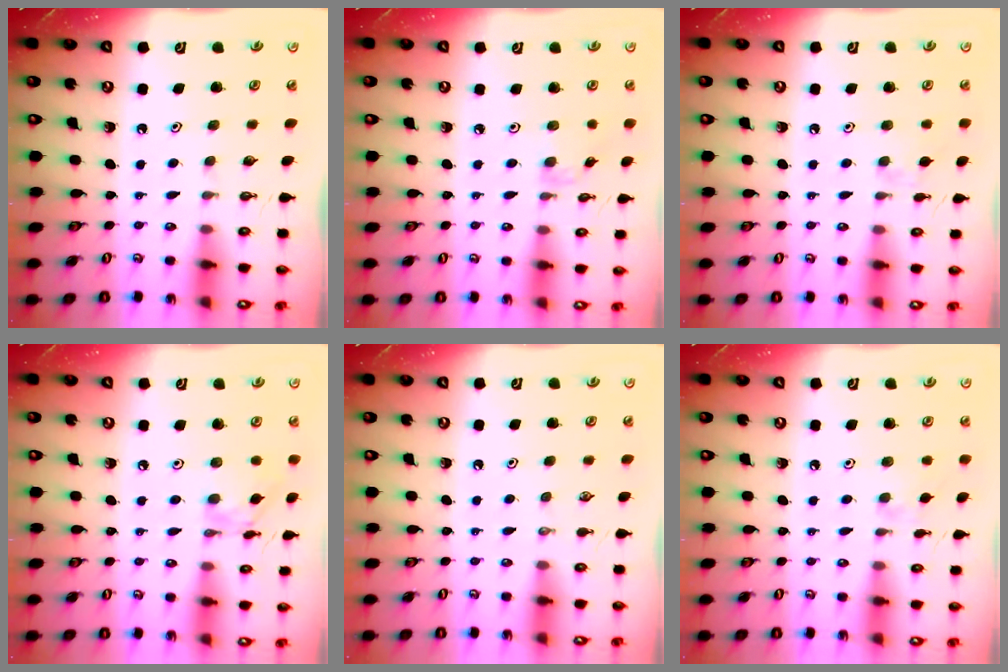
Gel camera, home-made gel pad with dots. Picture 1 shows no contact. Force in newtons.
{"total": 1.1, "press": 1.0, "slide": 0.4}
{"total": 3.9, "press": 3.9, "slide": 0.6}
{"total": 5.8, "press": 5.8, "slide": 0.3}
{"total": 0.0}
{"total": 4.6, "press": 4.5, "slide": 0.8}